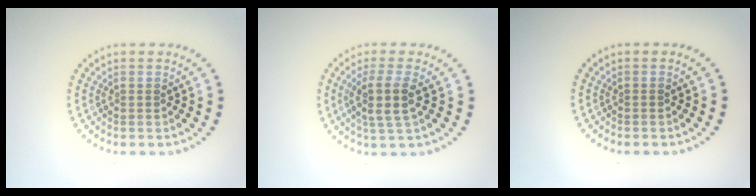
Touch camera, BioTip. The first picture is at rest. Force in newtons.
{"total": 3.0, "press": 2.6, "slide": 1.6}
{"total": 0.0}